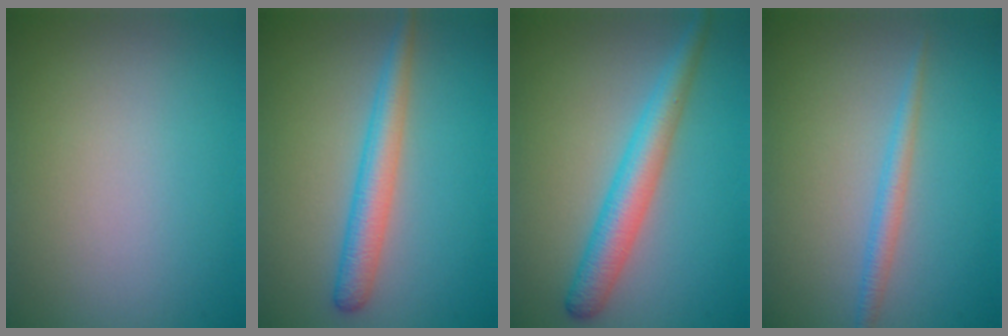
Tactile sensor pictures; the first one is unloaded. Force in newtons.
{"total": 3.4, "press": 3.4, "slide": 0.1}
{"total": 4.3, "press": 4.3, "slide": 0.1}
{"total": 1.7, "press": 1.7, "slide": 0.1}